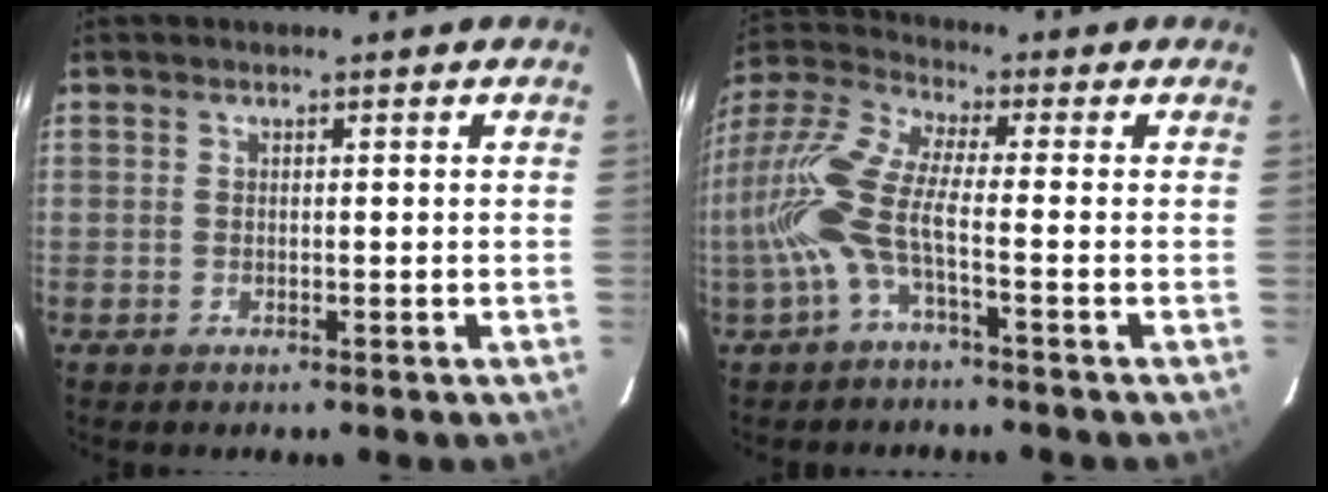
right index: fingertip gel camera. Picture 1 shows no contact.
{"total": 11.6, "force": [-3.1, 2.2, 10.9], "torque": [-0.239, 0.005, -0.068]}